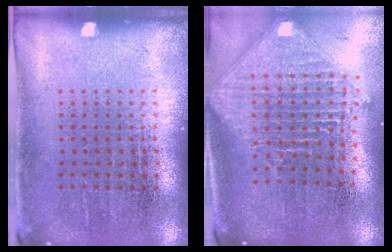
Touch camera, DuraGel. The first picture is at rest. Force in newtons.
{"total": 2.5, "press": 1.9, "slide": 1.6}